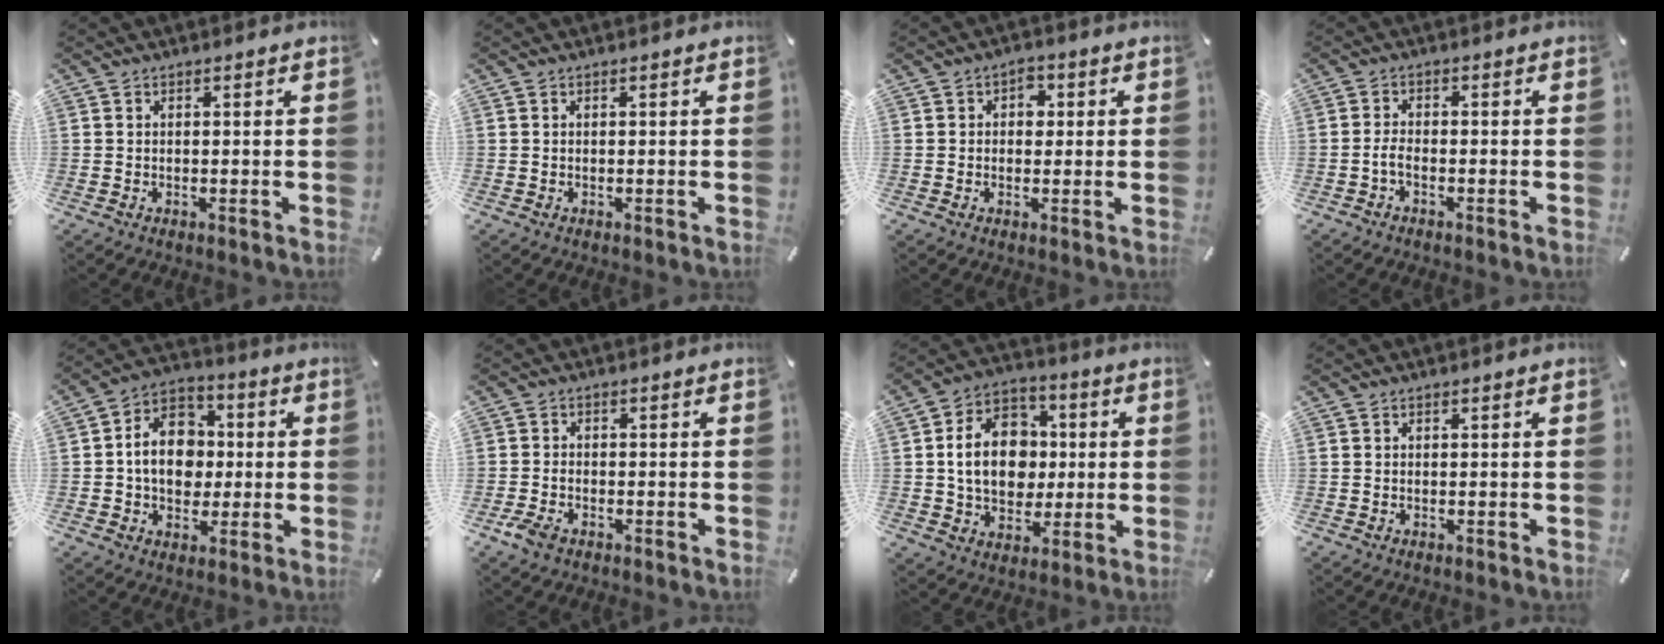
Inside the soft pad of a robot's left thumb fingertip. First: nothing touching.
{"total": 0.0}
{"total": 3.4, "force": [0.3, 2.7, 2.1], "torque": [-0.012, -0.003, -0.006]}
{"total": 2.6, "force": [-1.2, 0.9, 2.1], "torque": [-0.043, 0.003, -0.024]}
{"total": 12.5, "force": [-0.7, 10.2, 7.1], "torque": [-0.127, 0.016, -0.012]}
{"total": 3.1, "force": [-1.8, 2.1, 1.4], "torque": [-0.031, 0.006, -0.034]}
{"total": 15.1, "force": [0.2, 12.3, 8.7], "torque": [-0.170, 0.017, 0.008]}
{"total": 0.0}